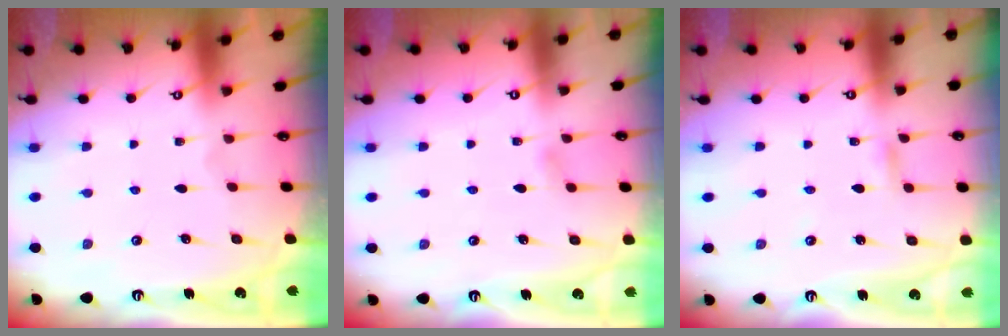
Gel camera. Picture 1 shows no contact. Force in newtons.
{"total": 4.1, "press": 4.1, "slide": 0.3}
{"total": 2.3, "press": 2.3, "slide": 0.2}